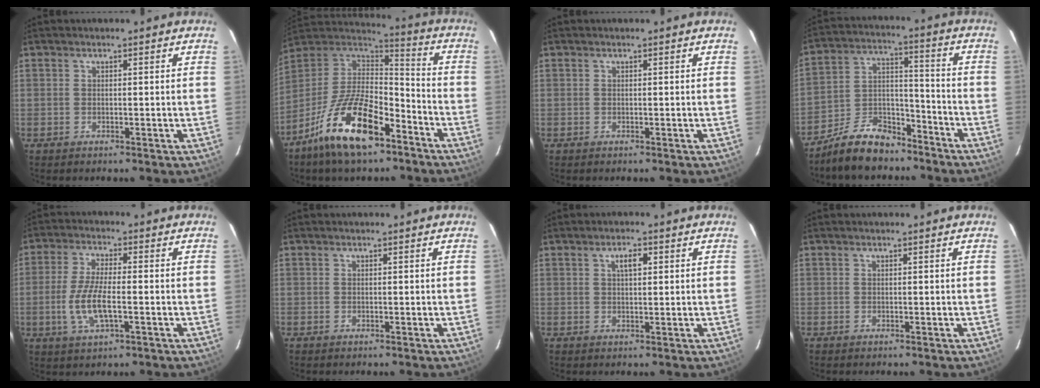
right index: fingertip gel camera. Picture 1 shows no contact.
{"total": 19.7, "force": [-11.5, 7.9, 13.8], "torque": [-0.272, -0.015, -0.206]}
{"total": 0.0}
{"total": 12.0, "force": [-9.2, 6.0, 5.0], "torque": [-0.107, 0.038, -0.155]}
{"total": 8.6, "force": [-2.1, 2.6, 7.9], "torque": [-0.164, -0.007, -0.041]}
{"total": 0.0}
{"total": 2.7, "force": [1.0, 1.1, 2.2], "torque": [-0.039, 0.009, 0.017]}
{"total": 0.0}